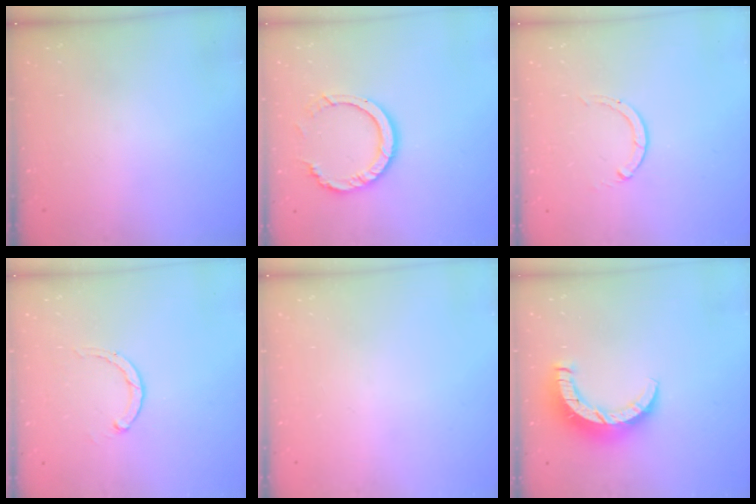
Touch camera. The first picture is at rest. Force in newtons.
{"total": 10.1, "press": 10.1, "slide": 0.9}
{"total": 0.0}
{"total": 2.8, "press": 2.8, "slide": 0.5}
{"total": 0.0}
{"total": 9.7, "press": 9.7, "slide": 0.2}